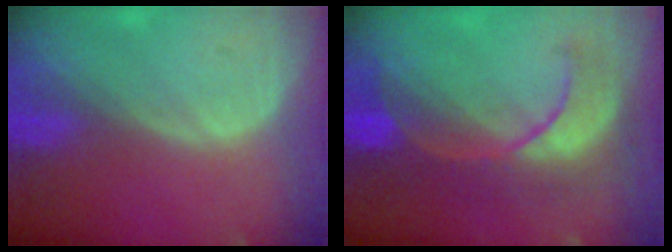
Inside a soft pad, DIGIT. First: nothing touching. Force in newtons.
{"total": 8.9, "press": 8.9, "slide": 0.6}